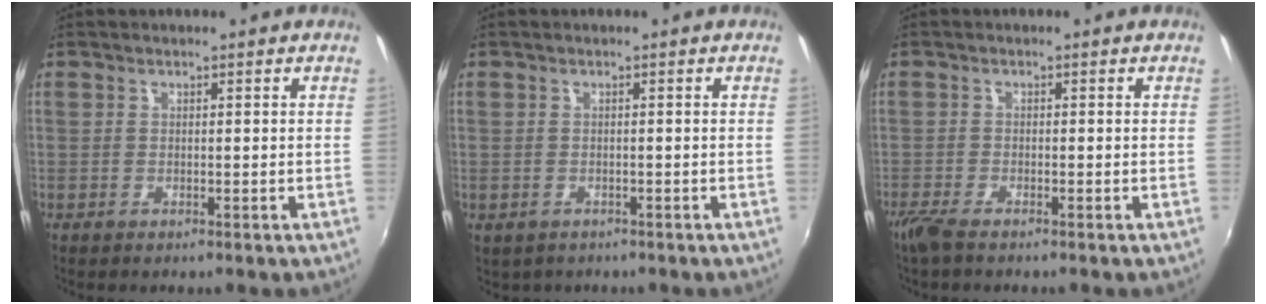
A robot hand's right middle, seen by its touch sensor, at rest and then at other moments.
{"total": 2.0, "force": [-0.8, 1.7, 0.6], "torque": [-0.017, -0.006, -0.009]}
{"total": 3.1, "force": [-2.5, 0.3, 1.9], "torque": [-0.047, -0.011, -0.052]}